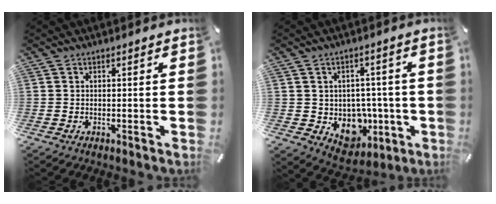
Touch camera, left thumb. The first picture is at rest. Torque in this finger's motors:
{"motor_torque": [0.81, 0.86, 0.38, -0.22, 0.06]}